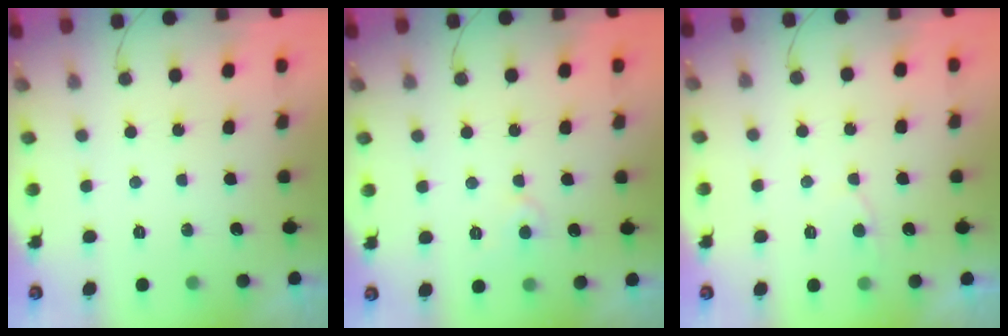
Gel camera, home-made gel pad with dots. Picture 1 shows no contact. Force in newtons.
{"total": 4.3, "press": 4.3, "slide": 0.5}
{"total": 4.7, "press": 4.7, "slide": 0.6}